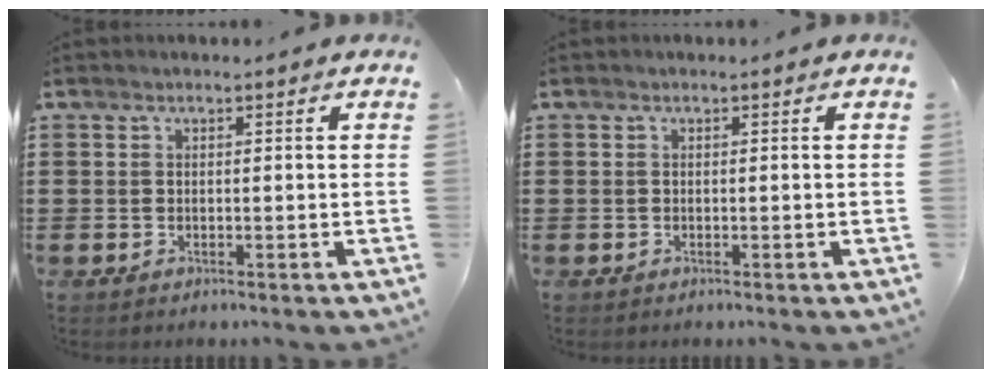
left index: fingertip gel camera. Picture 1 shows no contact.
{"total": 0.0}